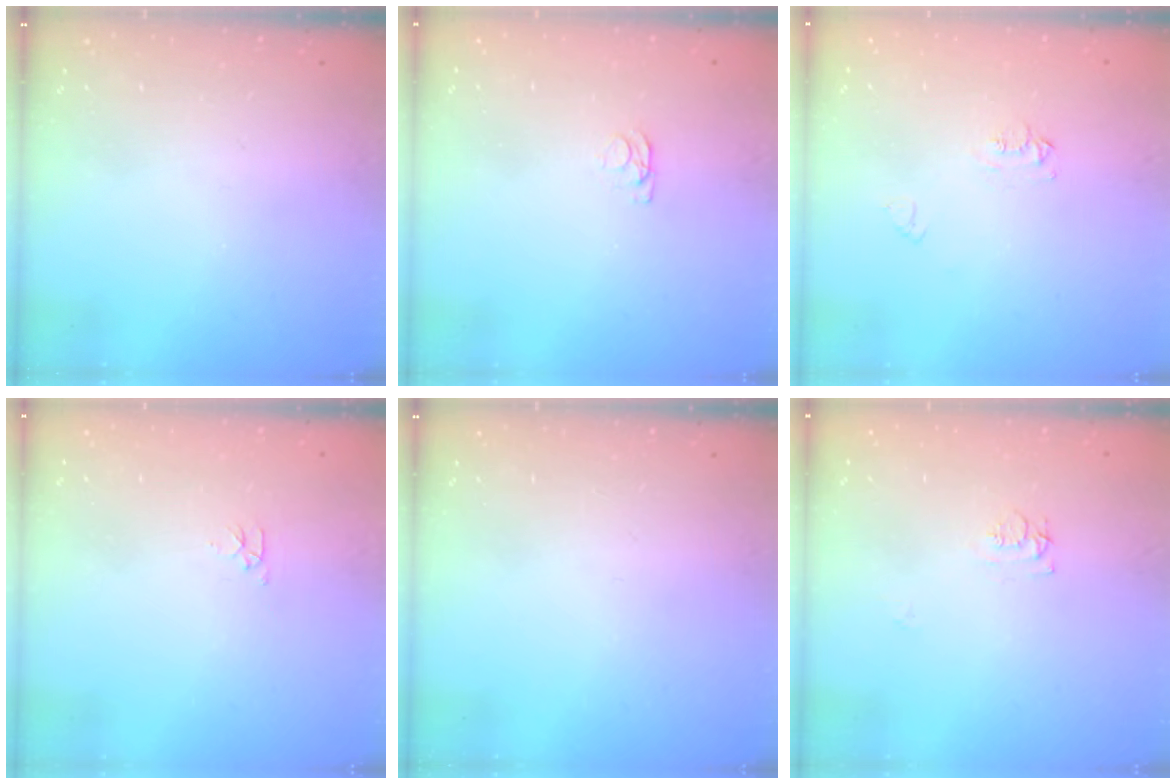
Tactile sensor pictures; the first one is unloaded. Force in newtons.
{"total": 1.2, "press": 1.1, "slide": 0.3}
{"total": 5.0, "press": 5.0, "slide": 0.6}
{"total": 2.8, "press": 2.7, "slide": 0.4}
{"total": 0.0}
{"total": 6.2, "press": 6.2, "slide": 0.6}